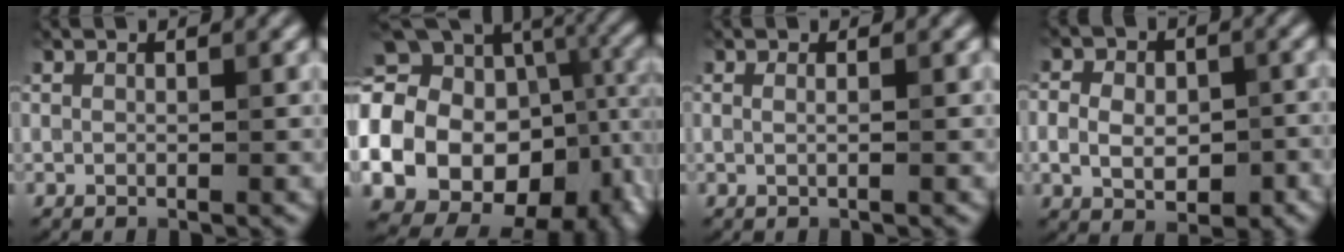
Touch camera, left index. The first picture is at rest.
{"total": 24.8, "force": [-6.1, 20.7, 12.2], "torque": [-0.225, -0.026, -0.121]}
{"total": 1.2, "force": [0.3, 0.6, 1.0], "torque": [-0.005, -0.009, -0.007]}
{"total": 6.3, "force": [-0.8, 4.6, 4.2], "torque": [-0.040, 0.002, -0.020]}